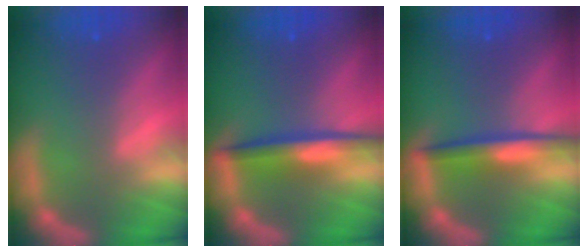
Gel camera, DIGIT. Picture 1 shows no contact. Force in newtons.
{"total": 4.5}
{"total": 4.0}